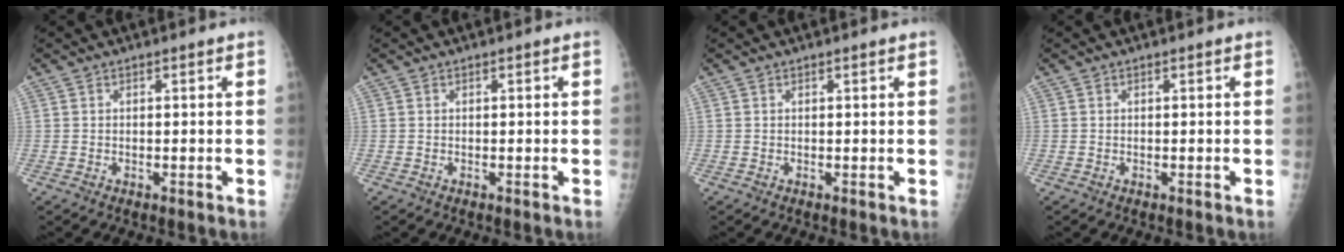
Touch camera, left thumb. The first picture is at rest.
{"total": 0.0}
{"total": 0.5, "force": [0.4, 0.0, 0.3], "torque": [-0.009, 0.001, 0.008]}
{"total": 0.0}